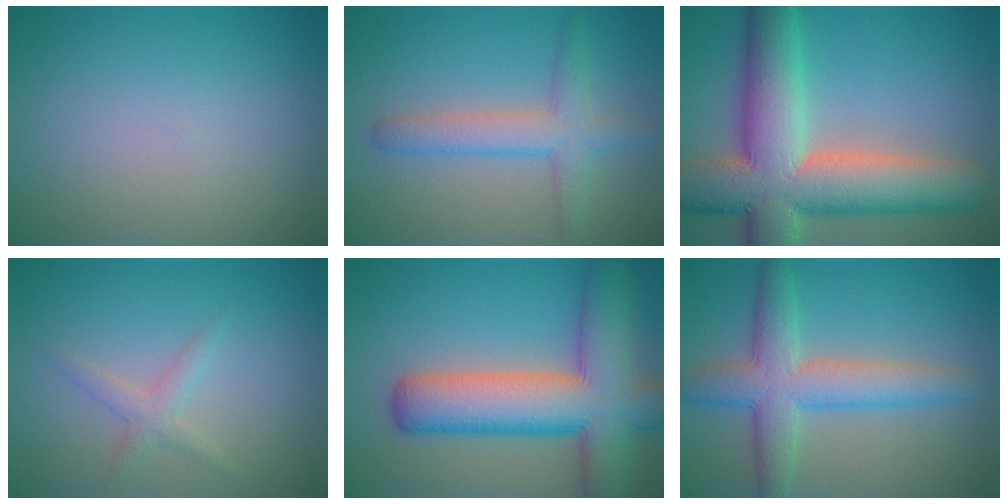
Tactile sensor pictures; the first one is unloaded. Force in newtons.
{"total": 3.8, "press": 3.8, "slide": 0.2}
{"total": 13.3, "press": 13.3, "slide": 0.8}
{"total": 1.6, "press": 1.6, "slide": 0.0}
{"total": 11.5, "press": 11.5, "slide": 0.5}
{"total": 6.0, "press": 6.0, "slide": 0.2}